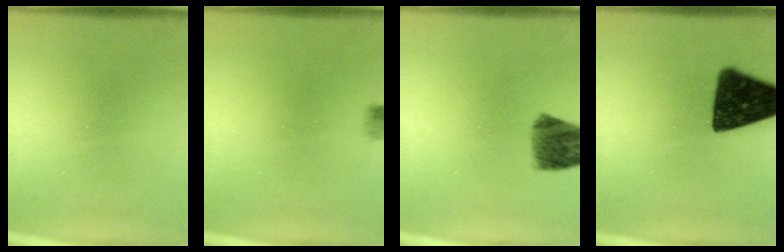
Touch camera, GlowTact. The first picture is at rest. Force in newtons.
{"total": 2.2}
{"total": 8.5}
{"total": 15.2}